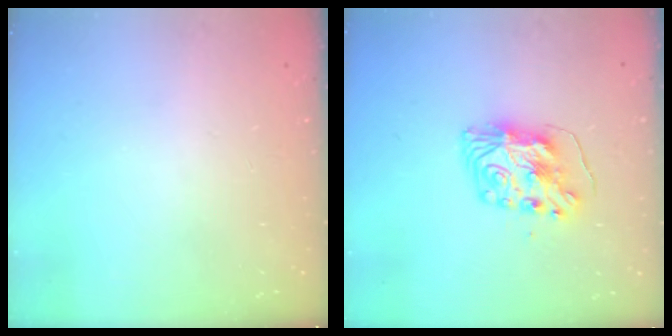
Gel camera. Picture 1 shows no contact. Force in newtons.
{"total": 8.1, "press": 8.1, "slide": 0.8}